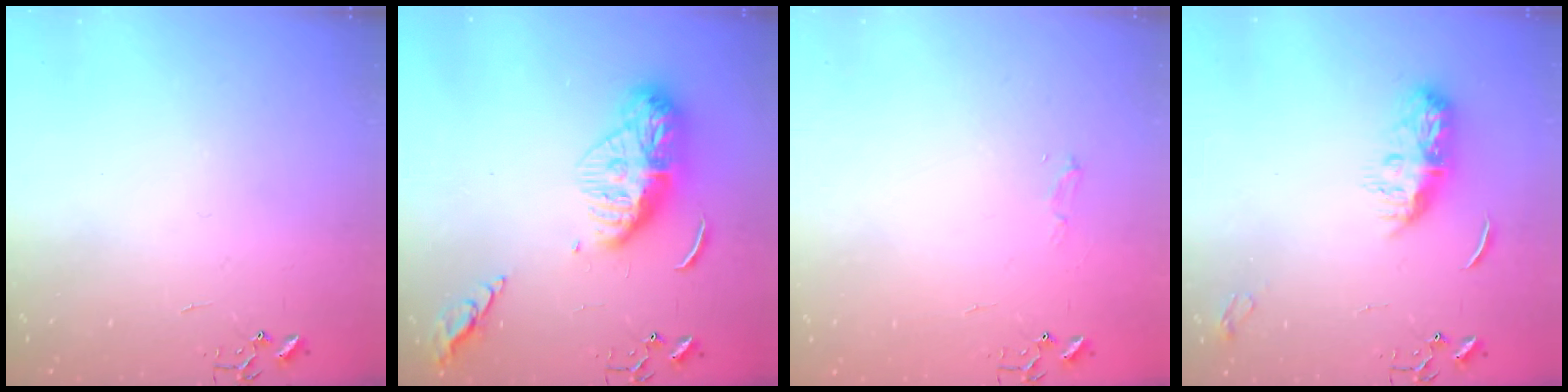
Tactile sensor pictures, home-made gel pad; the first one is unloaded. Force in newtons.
{"total": 15.4, "press": 15.3, "slide": 1.3}
{"total": 5.6, "press": 5.6, "slide": 0.7}
{"total": 9.4, "press": 9.4, "slide": 0.4}